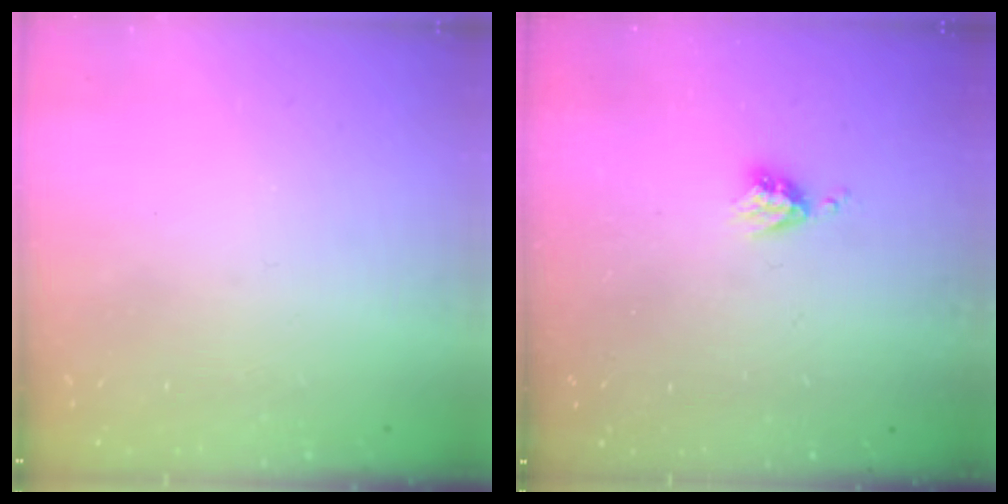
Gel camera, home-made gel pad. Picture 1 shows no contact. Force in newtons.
{"total": 3.3, "press": 3.3, "slide": 0.4}